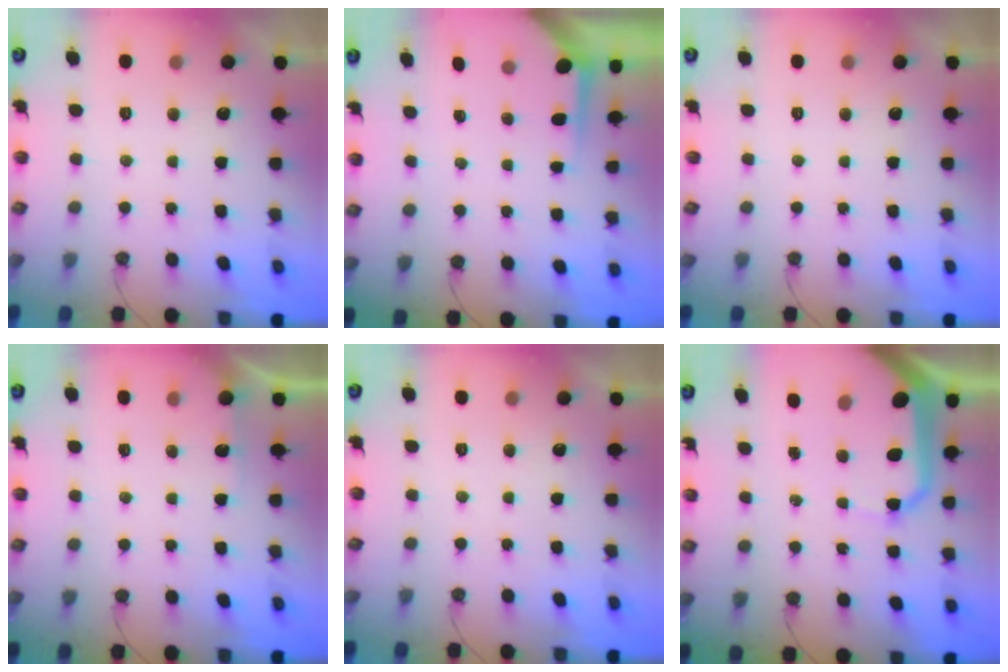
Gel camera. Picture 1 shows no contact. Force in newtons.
{"total": 3.5, "press": 3.5, "slide": 0.4}
{"total": 0.0}
{"total": 3.3, "press": 3.3, "slide": 0.3}
{"total": 0.0}
{"total": 17.9, "press": 17.8, "slide": 2.6}